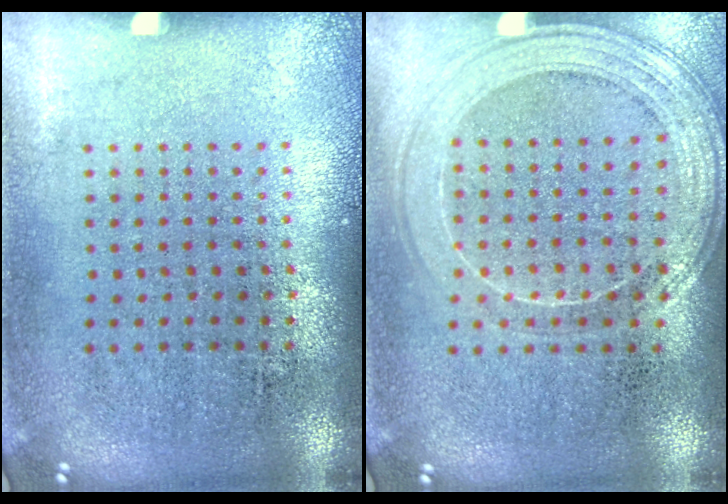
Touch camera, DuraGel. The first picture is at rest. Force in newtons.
{"total": 1.5, "press": 1.5, "slide": 0.4}